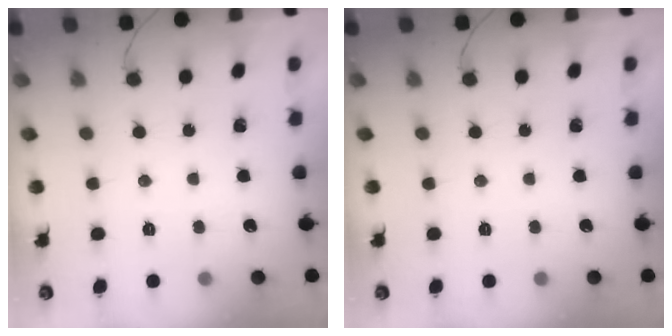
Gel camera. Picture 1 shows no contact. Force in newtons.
{"total": 0.0}